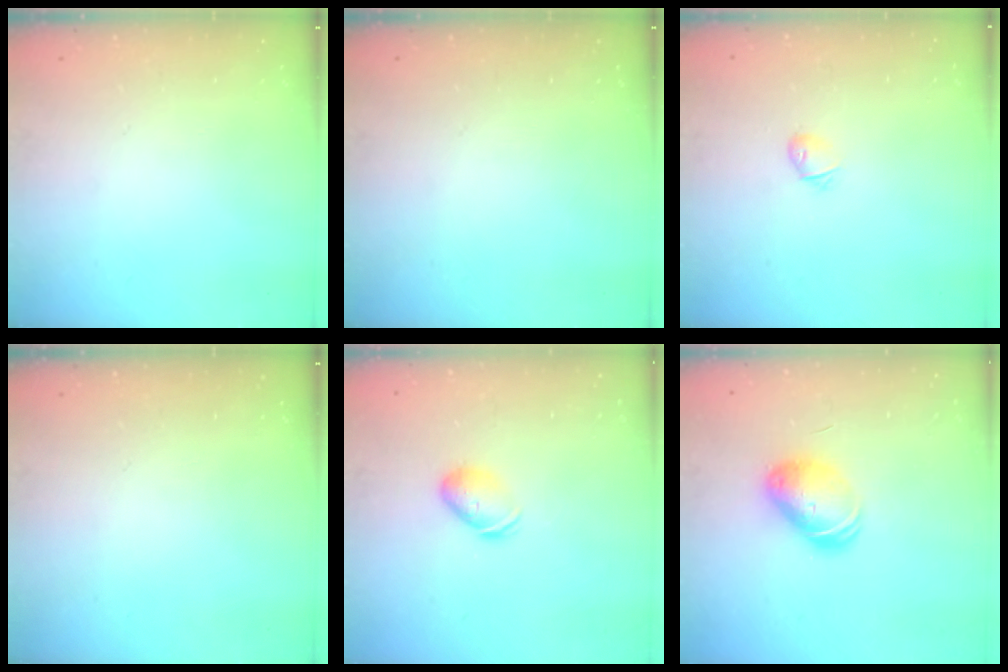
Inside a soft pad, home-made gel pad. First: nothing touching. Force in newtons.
{"total": 0.0}
{"total": 4.7, "press": 4.5, "slide": 1.3}
{"total": 0.0}
{"total": 7.2, "press": 7.2, "slide": 0.8}
{"total": 8.5, "press": 8.4, "slide": 1.0}